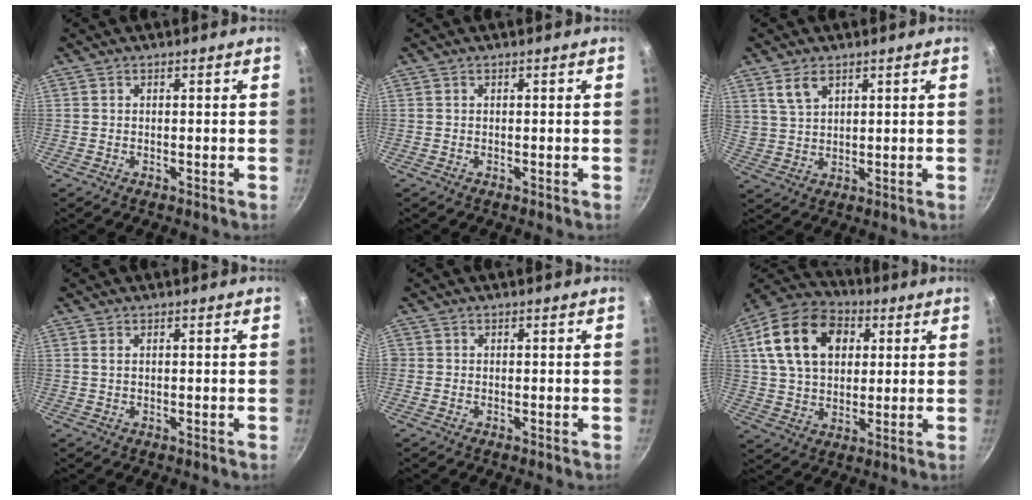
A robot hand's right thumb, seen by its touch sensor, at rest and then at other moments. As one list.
[{"total": 0.0}, {"total": 5.5, "force": [3.1, 3.3, 3.1], "torque": [-0.049, -0.010, 0.069]}, {"total": 0.9, "force": [0.3, 0.5, 0.7], "torque": [-0.012, 0.001, 0.005]}, {"total": 0.6, "force": [-0.1, 0.5, 0.0], "torque": [0.001, 0.001, -0.005]}, {"total": 18.6, "force": [5.5, 13.1, 12.1], "torque": [-0.194, 0.009, 0.084]}]